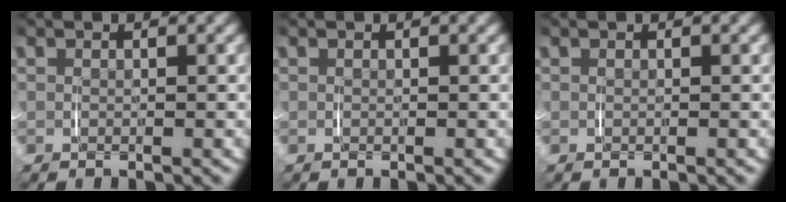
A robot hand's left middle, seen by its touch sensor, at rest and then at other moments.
{"total": 0.0}
{"total": 0.0}